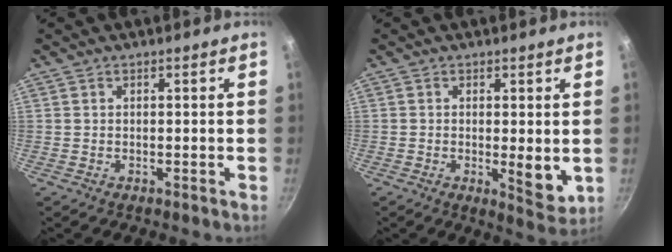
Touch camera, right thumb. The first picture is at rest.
{"total": 5.9, "force": [-0.3, 2.3, 5.4], "torque": [-0.077, -0.020, -0.001]}